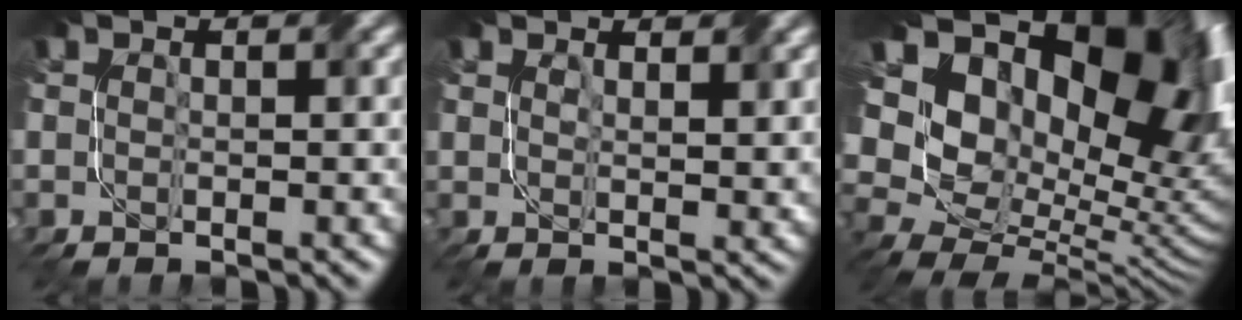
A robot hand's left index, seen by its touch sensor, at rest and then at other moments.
{"total": 2.6, "force": [2.0, 0.8, 1.5], "torque": [-0.033, -0.001, 0.038]}
{"total": 17.9, "force": [5.8, 11.5, 12.5], "torque": [-0.232, 0.029, 0.102]}